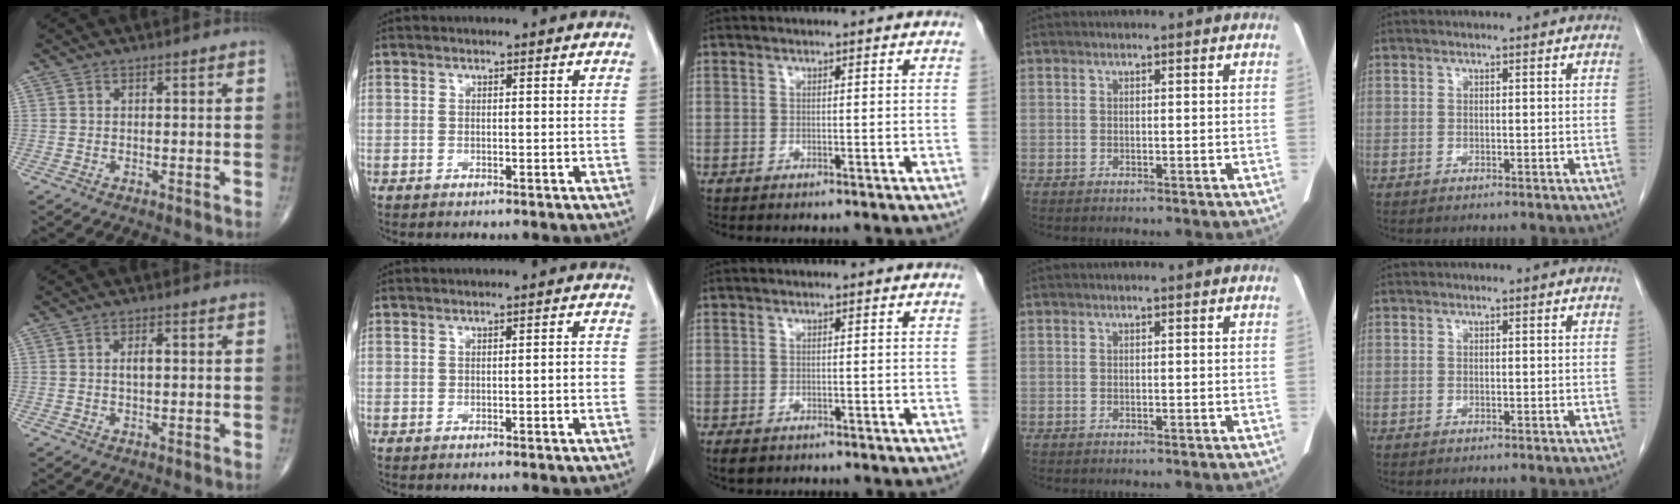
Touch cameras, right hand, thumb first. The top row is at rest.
{"thumb": {"total": 2.3, "force": [0.2, 1.0, 2.0], "torque": [-0.034, 0.002, 0.003]}, "index": {"total": 1.2, "force": [-0.3, 0.1, 1.1], "torque": [-0.016, 0.002, -0.001]}, "middle": {"total": 2.8, "force": [-2.0, 1.6, 1.2], "torque": [-0.022, -0.004, -0.024]}}